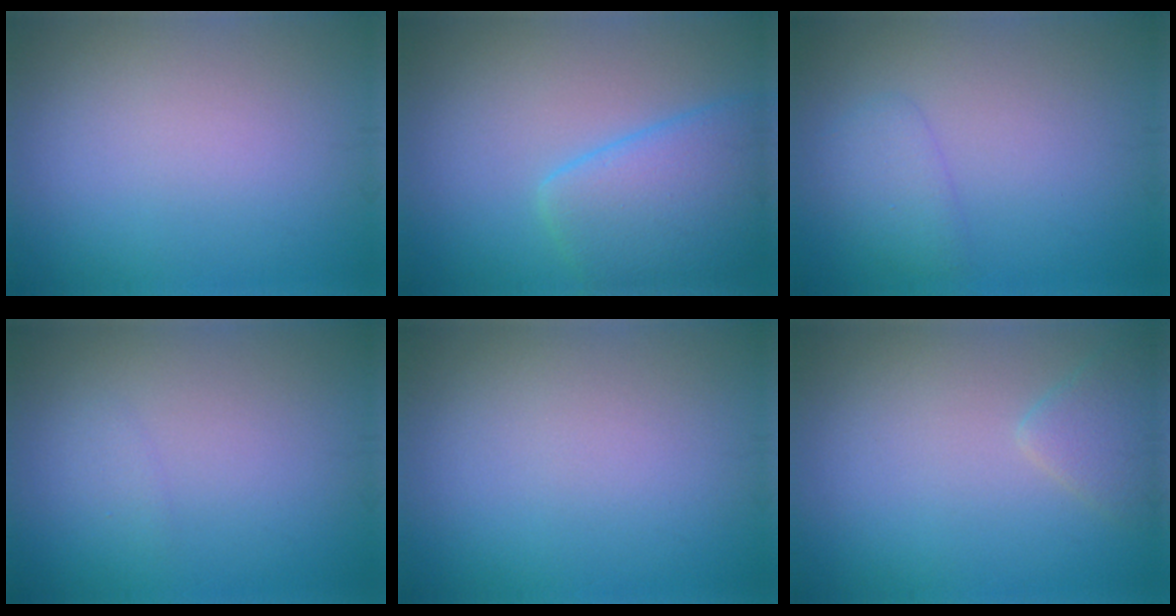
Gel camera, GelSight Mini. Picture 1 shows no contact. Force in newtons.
{"total": 6.0, "press": 6.0, "slide": 0.4}
{"total": 1.8, "press": 1.8, "slide": 0.0}
{"total": 0.6, "press": 0.6, "slide": 0.0}
{"total": 0.0}
{"total": 2.1, "press": 2.1, "slide": 0.1}